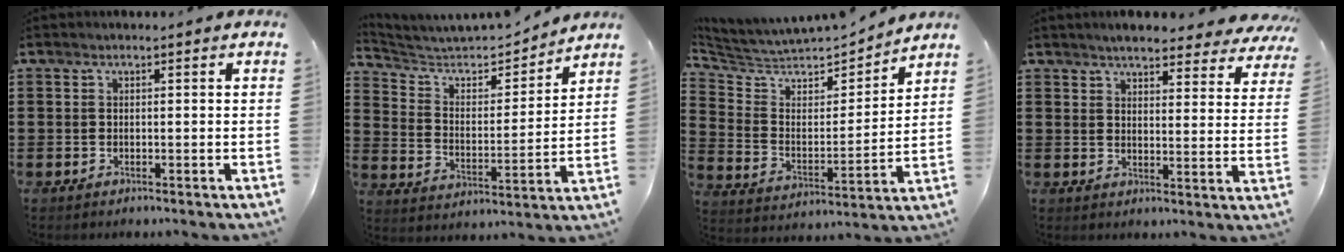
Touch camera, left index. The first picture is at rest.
{"total": 5.1, "force": [4.7, 1.0, 1.7], "torque": [-0.059, -0.038, 0.073]}
{"total": 4.5, "force": [4.2, 1.5, 0.7], "torque": [-0.046, -0.042, 0.065]}
{"total": 4.6, "force": [4.4, 0.3, 1.3], "torque": [-0.035, -0.020, 0.075]}